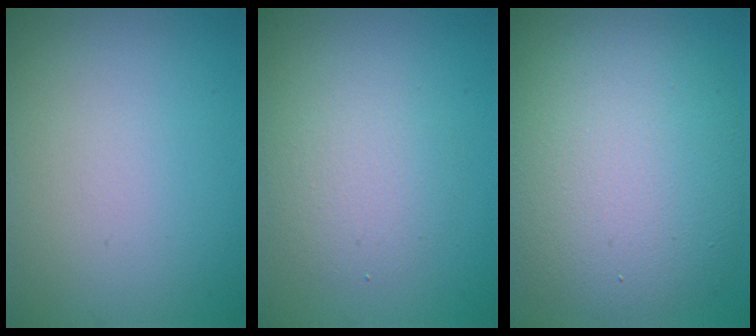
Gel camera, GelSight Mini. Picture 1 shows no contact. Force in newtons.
{"total": 3.1, "press": 3.1, "slide": 0.1}
{"total": 11.3, "press": 11.3, "slide": 0.8}